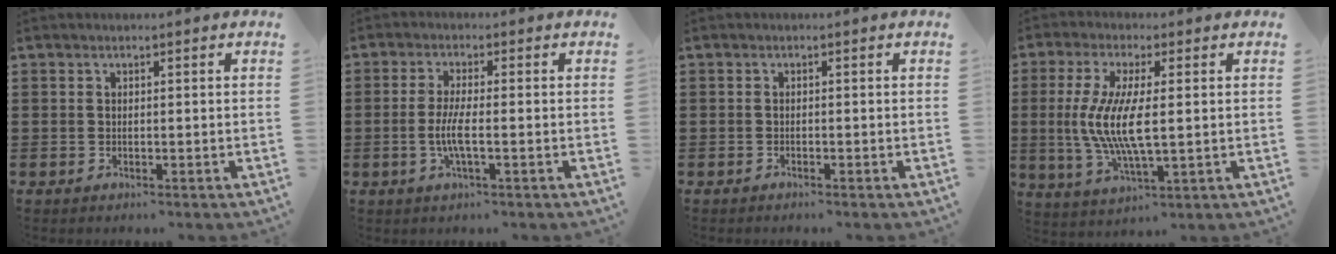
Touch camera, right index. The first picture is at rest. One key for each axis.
{"total": 4.5, "fx": -1.0, "fy": 0.7, "fz": 4.4, "tx": -0.098, "ty": -0.009, "tz": -0.027}
{"total": 0.6, "fx": -0.6, "fy": -0.1, "fz": 0.1, "tx": -0.003, "ty": -0.003, "tz": -0.011}
{"total": 8.6, "fx": 0.2, "fy": 2.2, "fz": 8.3, "tx": -0.180, "ty": -0.012, "tz": -0.003}